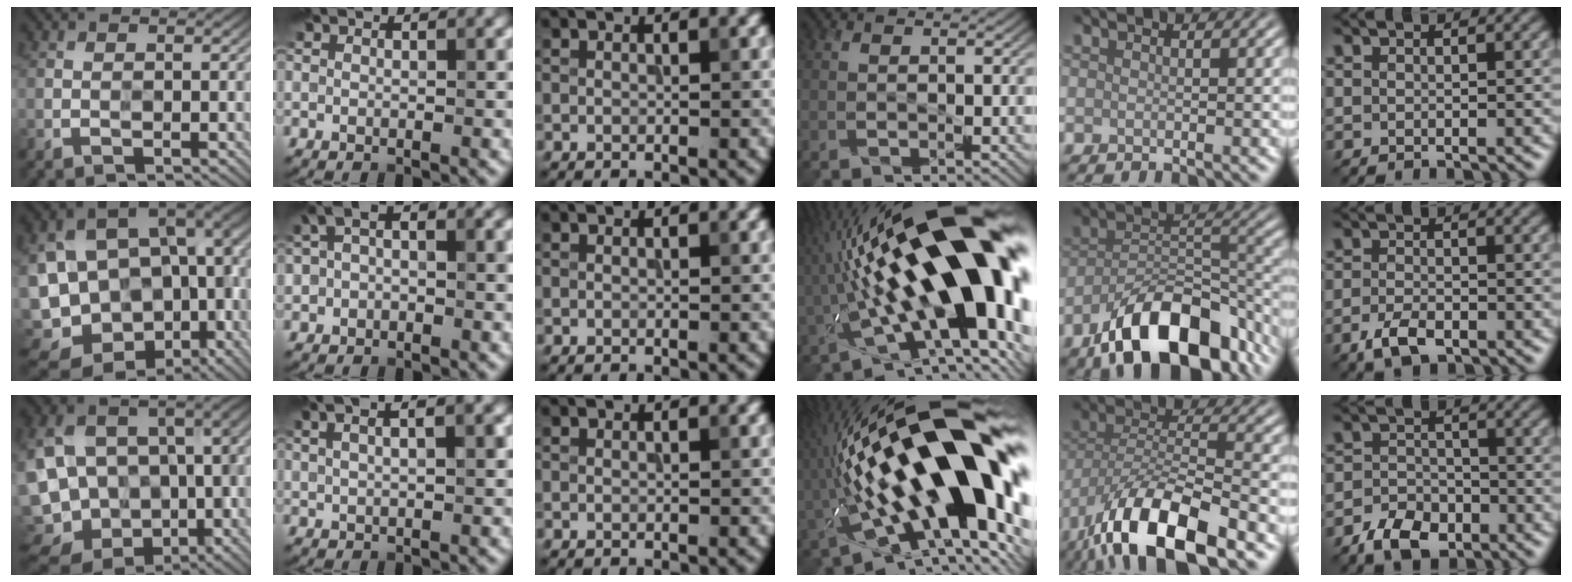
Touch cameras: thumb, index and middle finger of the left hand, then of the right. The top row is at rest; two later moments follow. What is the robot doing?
{"motion": "wipe", "object": "glass cup"}